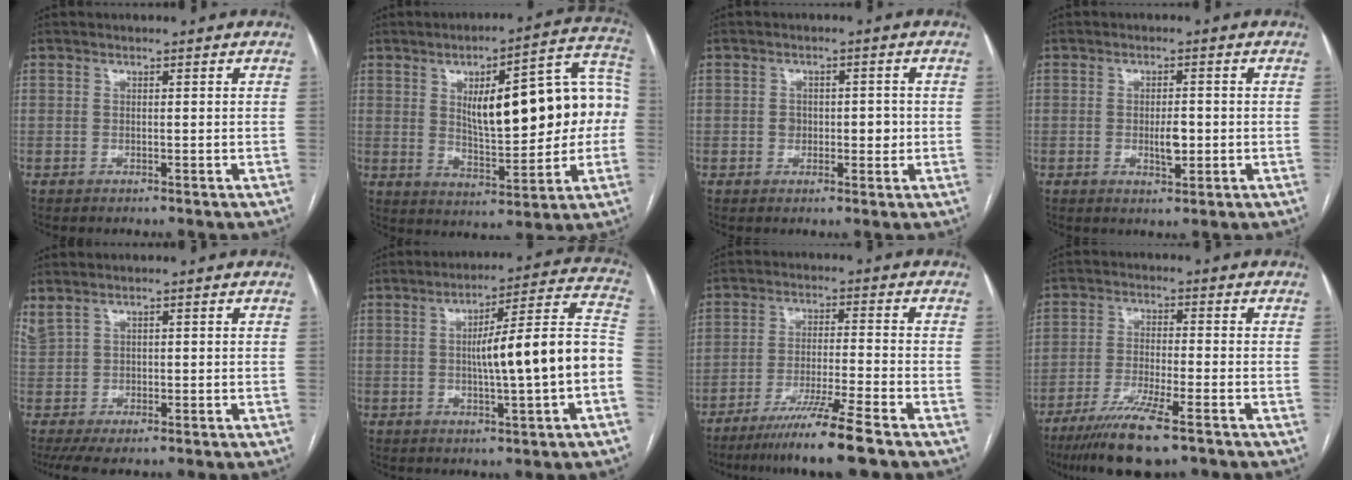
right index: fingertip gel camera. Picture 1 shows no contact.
{"total": 20.0, "force": [2.1, 5.9, 19.0], "torque": [-0.267, 0.038, 0.039]}
{"total": 3.6, "force": [-0.2, 2.4, 2.6], "torque": [-0.034, 0.011, 0.001]}
{"total": 3.5, "force": [-0.5, 1.2, 3.2], "torque": [-0.055, -0.001, -0.004]}
{"total": 3.3, "force": [0.8, 1.6, 2.9], "torque": [-0.083, 0.013, 0.028]}
{"total": 14.9, "force": [-2.0, 0.3, 14.8], "torque": [-0.207, 0.026, -0.031]}
{"total": 10.0, "force": [-7.2, -1.4, 6.7], "torque": [-0.112, -0.033, -0.127]}
{"total": 10.3, "force": [-7.1, 0.8, 7.4], "torque": [-0.133, -0.028, -0.120]}